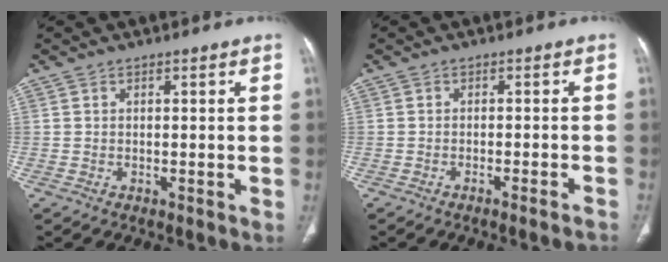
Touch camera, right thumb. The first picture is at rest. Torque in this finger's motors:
{"motor_torque": [0.10, 0.02, -0.12, -0.14, 0.11]}